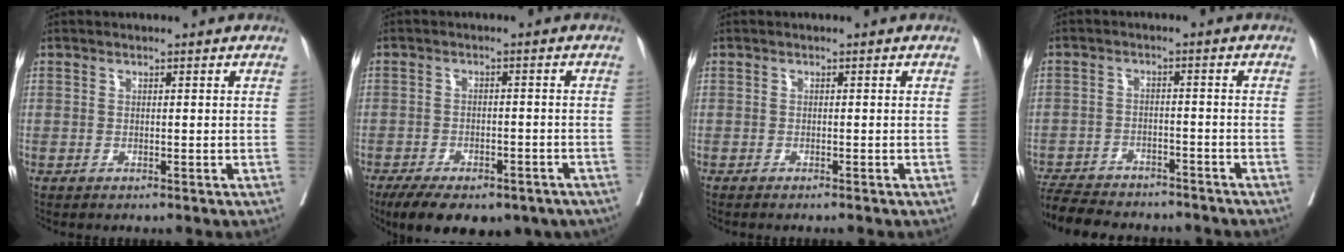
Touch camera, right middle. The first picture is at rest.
{"total": 16.9, "force": [-12.0, 7.3, 9.3], "torque": [-0.158, -0.015, -0.157]}
{"total": 2.8, "force": [-2.4, -0.3, 1.4], "torque": [-0.012, 0.001, -0.030]}
{"total": 14.7, "force": [-13.2, 3.9, 5.2], "torque": [-0.118, -0.004, -0.188]}